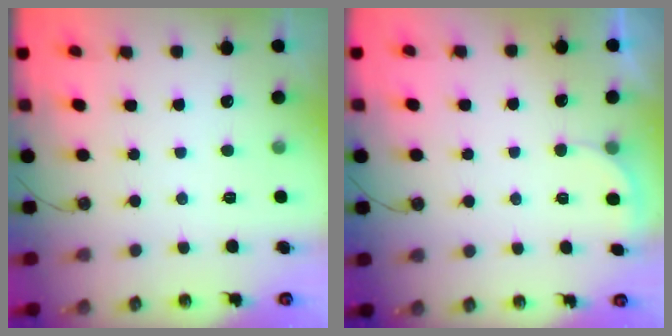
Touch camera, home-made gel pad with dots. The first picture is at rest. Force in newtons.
{"total": 2.1, "press": 2.1, "slide": 0.6}